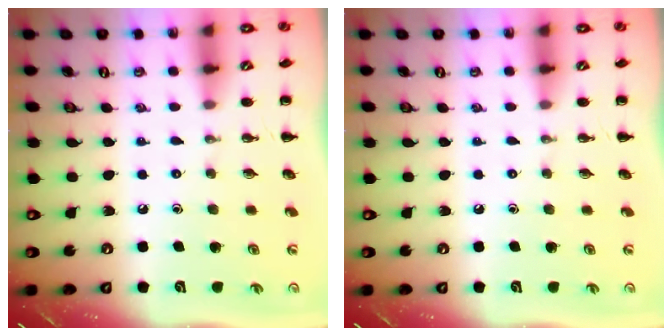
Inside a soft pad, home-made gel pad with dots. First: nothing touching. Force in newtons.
{"total": 0.0}